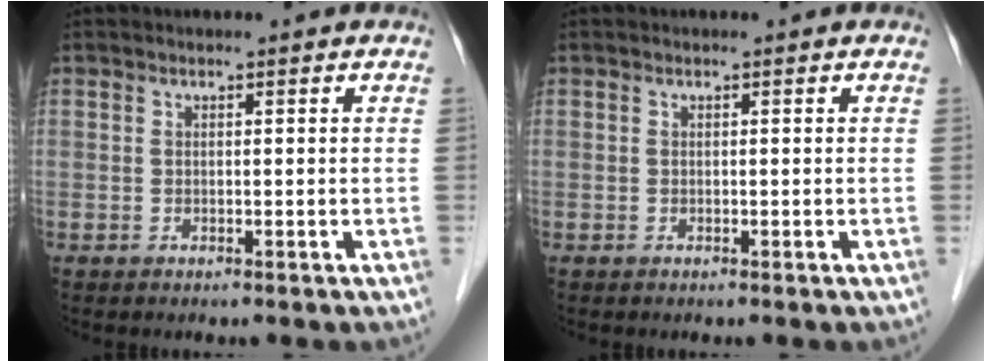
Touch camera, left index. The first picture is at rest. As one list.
[{"total": 0.0}]